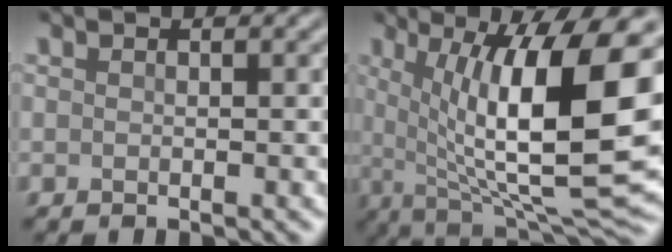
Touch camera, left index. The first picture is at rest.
{"total": 14.9, "force": [2.3, 4.6, 13.9], "torque": [-0.211, -0.009, 0.039]}